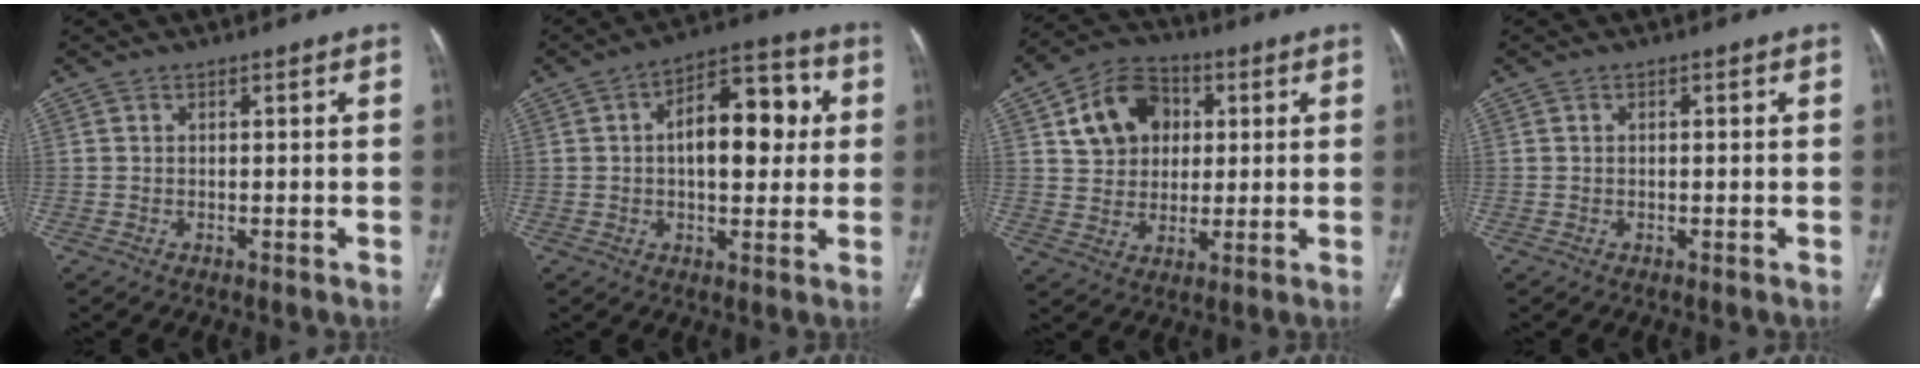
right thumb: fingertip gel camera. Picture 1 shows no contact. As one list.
[{"total": 14.1, "force": [2.0, 7.3, 11.9], "torque": [-0.146, 0.024, 0.023]}, {"total": 12.6, "force": [3.7, 9.9, 6.8], "torque": [-0.084, 0.003, 0.061]}, {"total": 0.5, "force": [0.1, 0.1, 0.5], "torque": [-0.014, 0.002, 0.002]}]